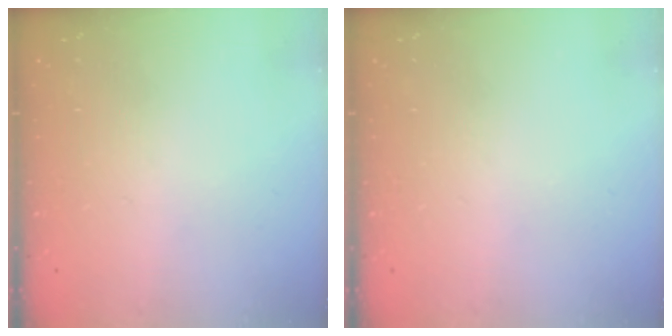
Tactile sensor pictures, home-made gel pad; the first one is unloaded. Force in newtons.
{"total": 0.0}